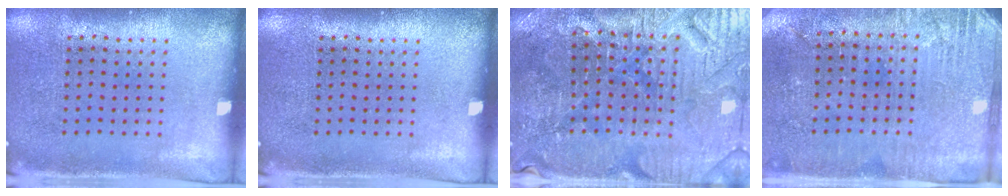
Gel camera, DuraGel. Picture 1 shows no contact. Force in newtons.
{"total": 0.0}
{"total": 3.6, "press": 3.5, "slide": 0.5}
{"total": 2.8, "press": 2.7, "slide": 0.7}